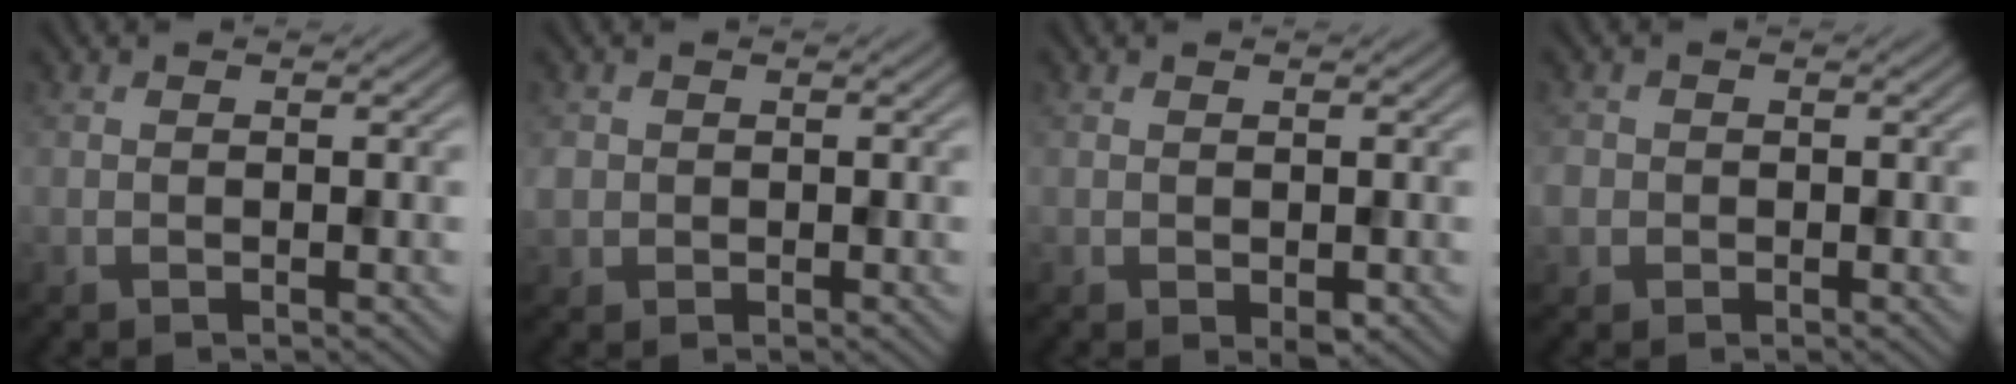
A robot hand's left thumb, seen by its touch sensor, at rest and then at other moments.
{"total": 2.0, "force": [0.1, 1.9, 0.5], "torque": [-0.019, -0.002, -0.001]}
{"total": 0.9, "force": [-0.2, 0.5, 0.7], "torque": [-0.011, -0.004, -0.002]}
{"total": 2.4, "force": [-0.4, 2.2, 0.6], "torque": [-0.020, -0.004, -0.011]}